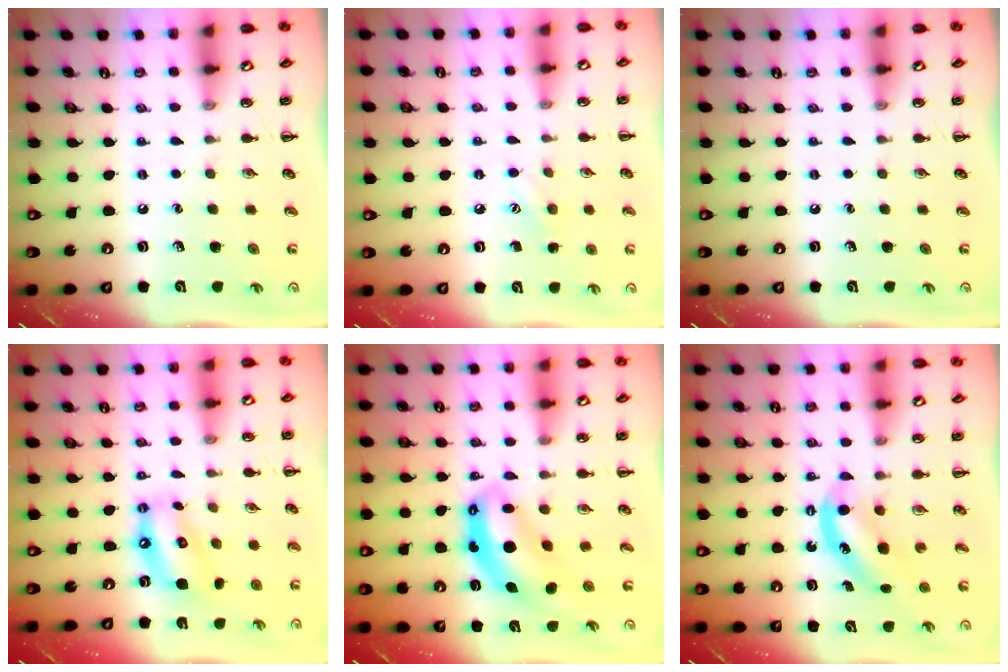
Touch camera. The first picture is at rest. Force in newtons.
{"total": 6.2, "press": 6.0, "slide": 1.5}
{"total": 0.0}
{"total": 13.1, "press": 12.6, "slide": 3.4}
{"total": 8.3, "press": 8.0, "slide": 2.1}
{"total": 6.4, "press": 6.3, "slide": 0.8}